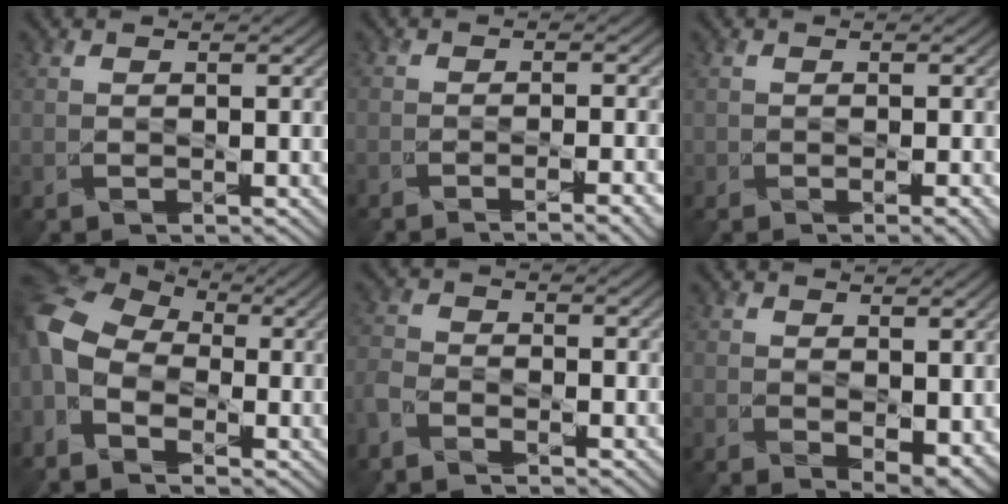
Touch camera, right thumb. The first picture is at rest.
{"total": 4.7, "force": [-3.1, 0.7, 3.6], "torque": [-0.047, 0.013, -0.052]}
{"total": 1.8, "force": [-1.0, 0.7, 1.4], "torque": [-0.020, -0.003, -0.008]}
{"total": 11.2, "force": [-3.0, 7.7, 7.5], "torque": [-0.200, -0.021, -0.057]}
{"total": 3.6, "force": [-2.7, 1.5, 1.8], "torque": [-0.043, -0.007, -0.067]}
{"total": 3.5, "force": [0.5, 2.0, 2.9], "torque": [-0.050, -0.017, 0.018]}